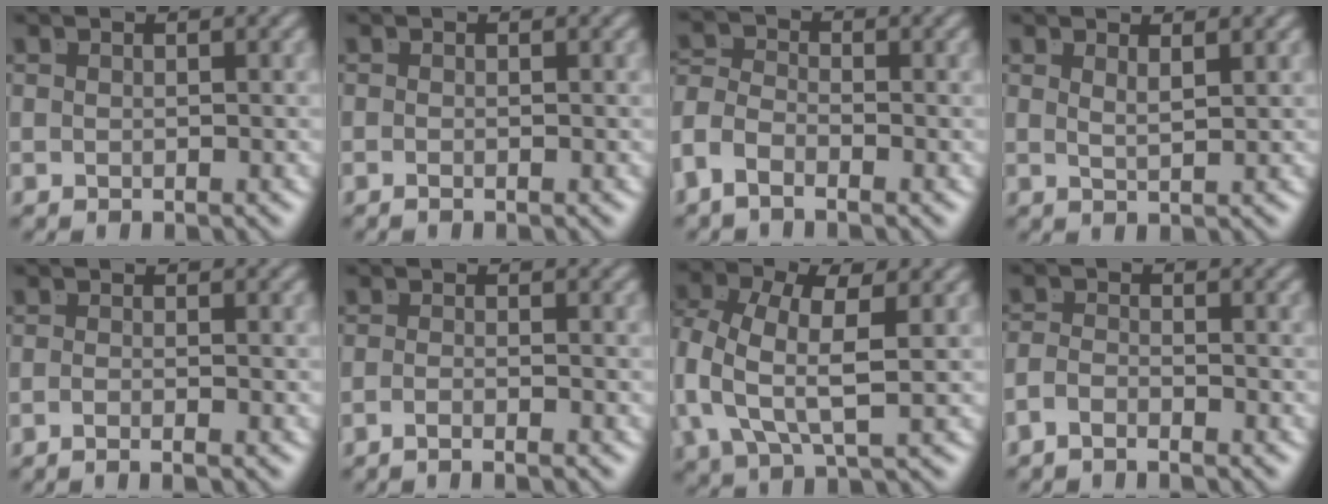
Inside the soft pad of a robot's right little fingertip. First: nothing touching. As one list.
[{"total": 0.7, "force": [-0.6, -0.4, 0.2], "torque": [0.001, -0.002, -0.008]}, {"total": 3.5, "force": [-1.7, 2.4, 1.8], "torque": [-0.049, -0.020, -0.028]}, {"total": 1.7, "force": [1.0, -1.2, 0.8], "torque": [-0.012, -0.011, 0.028]}, {"total": 1.6, "force": [-1.3, -0.7, 0.8], "torque": [-0.010, -0.001, -0.025]}, {"total": 2.0, "force": [-1.7, -0.7, 0.8], "torque": [-0.011, -0.003, -0.032]}, {"total": 6.0, "force": [0.2, 3.5, 4.9], "torque": [-0.128, -0.031, 0.014]}, {"total": 2.0, "force": [-1.9, 0.1, 0.6], "torque": [-0.013, -0.013, -0.031]}]